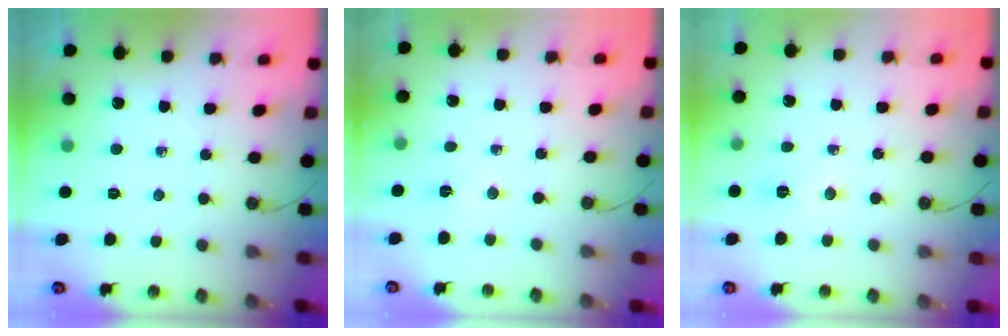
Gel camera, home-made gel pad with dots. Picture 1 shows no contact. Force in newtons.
{"total": 2.7, "press": 1.1, "slide": 2.5}
{"total": 4.9, "press": 4.8, "slide": 0.6}